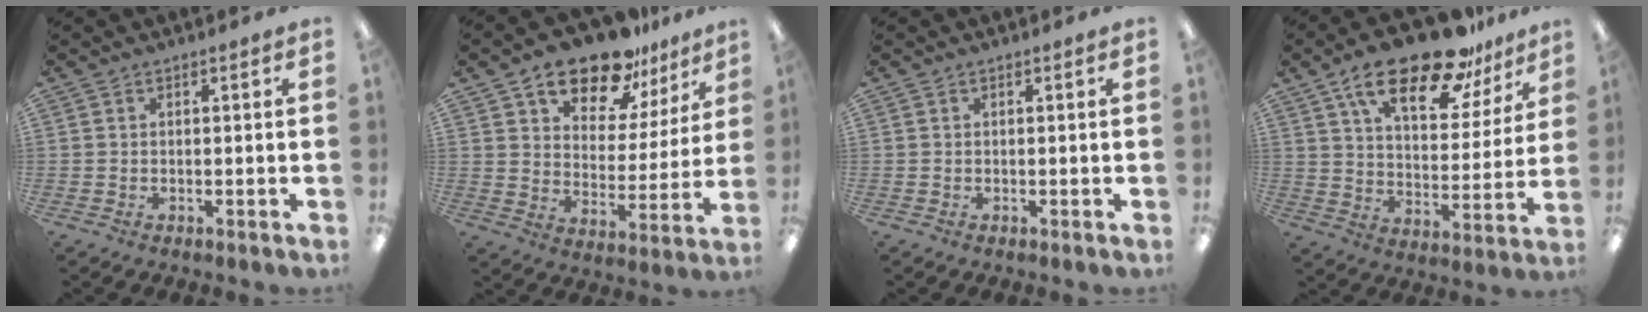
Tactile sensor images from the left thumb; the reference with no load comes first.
{"total": 16.0, "force": [12.7, 7.1, 6.6], "torque": [-0.110, -0.082, 0.225]}
{"total": 0.0}
{"total": 21.0, "force": [14.9, 8.0, 12.4], "torque": [-0.201, -0.084, 0.250]}